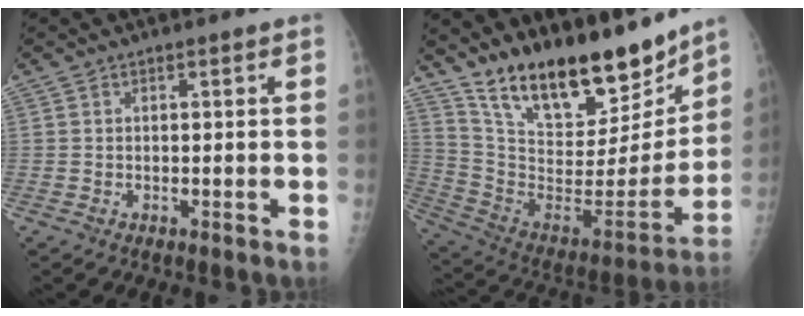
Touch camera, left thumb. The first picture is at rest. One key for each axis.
{"total": 25.5, "fx": 19.5, "fy": 9.1, "fz": 13.6, "tx": -0.191, "ty": -0.092, "tz": 0.330}